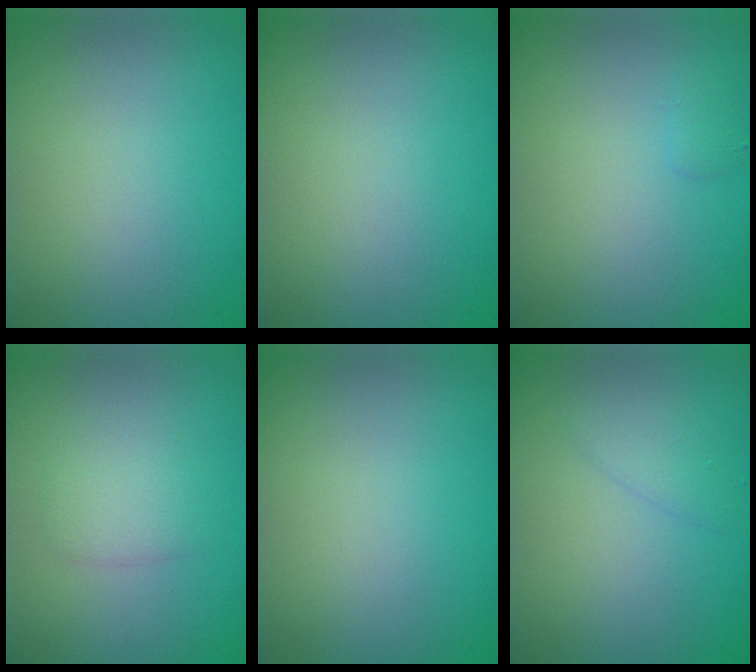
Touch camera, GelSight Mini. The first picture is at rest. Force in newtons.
{"total": 0.0}
{"total": 0.7, "press": 0.7, "slide": 0.1}
{"total": 2.0, "press": 2.0, "slide": 0.1}
{"total": 0.0}
{"total": 1.3, "press": 1.3, "slide": 0.1}